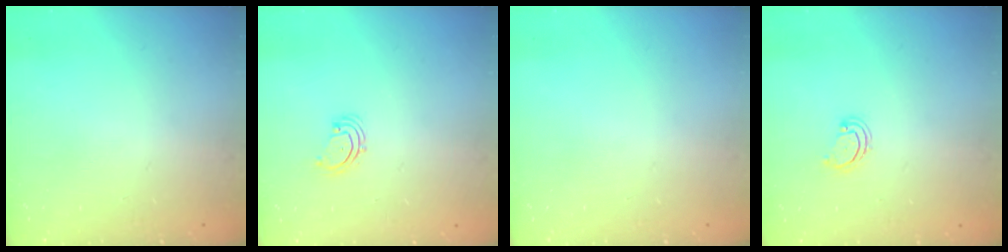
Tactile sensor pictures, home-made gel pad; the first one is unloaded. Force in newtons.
{"total": 2.3, "press": 2.3, "slide": 0.5}
{"total": 0.0}
{"total": 2.8, "press": 2.8, "slide": 0.2}